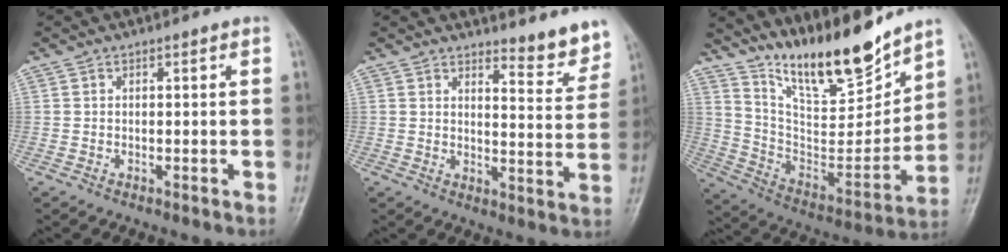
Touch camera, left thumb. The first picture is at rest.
{"total": 6.7, "force": [6.2, 1.3, 2.2], "torque": [-0.014, -0.064, 0.077]}
{"total": 17.9, "force": [15.0, 3.8, 9.0], "torque": [-0.111, -0.104, 0.275]}